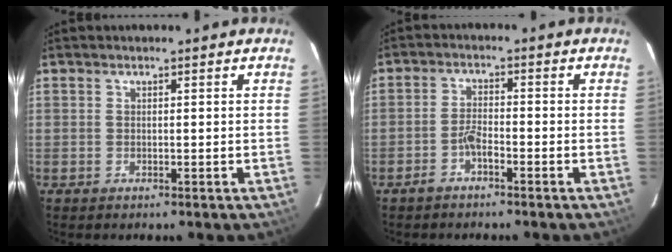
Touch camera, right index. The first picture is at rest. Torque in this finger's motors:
{"motor_torque": [-0.04, -0.12, 0.32, 0.03]}